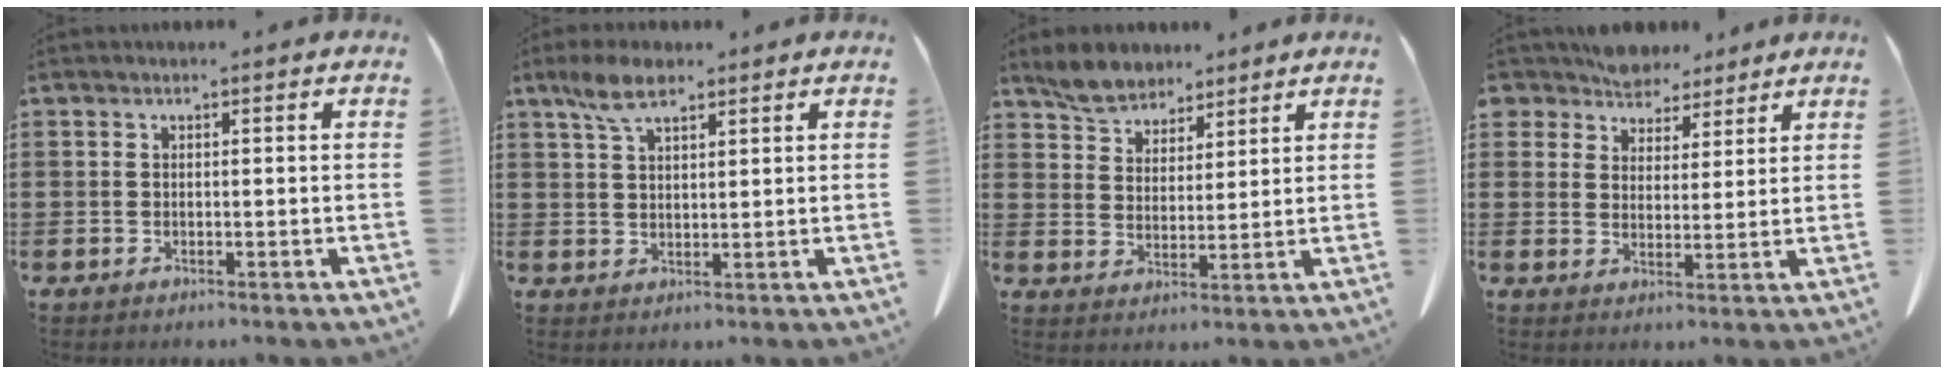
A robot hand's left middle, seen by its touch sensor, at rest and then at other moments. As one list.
[{"total": 5.5, "force": [3.5, 2.3, 3.6], "torque": [-0.080, 0.006, 0.066]}, {"total": 5.4, "force": [4.8, 2.2, 0.7], "torque": [-0.036, -0.008, 0.092]}, {"total": 5.7, "force": [5.3, 2.2, 0.2], "torque": [-0.035, -0.020, 0.099]}]